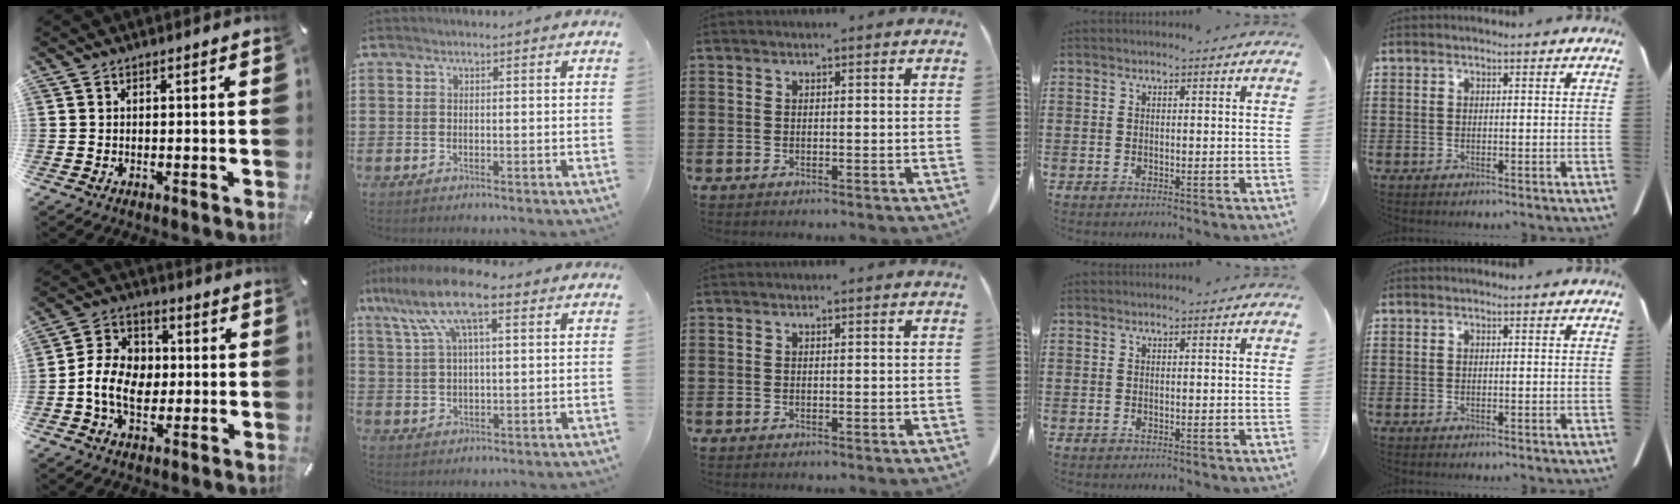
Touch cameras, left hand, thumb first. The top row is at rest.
{"thumb": {"total": 9.6, "force": [-1.7, 7.4, 5.8], "torque": [-0.123, 0.018, -0.031]}, "index": {"total": 11.2, "force": [6.7, 3.1, 8.5], "torque": [-0.192, -0.006, 0.116]}}